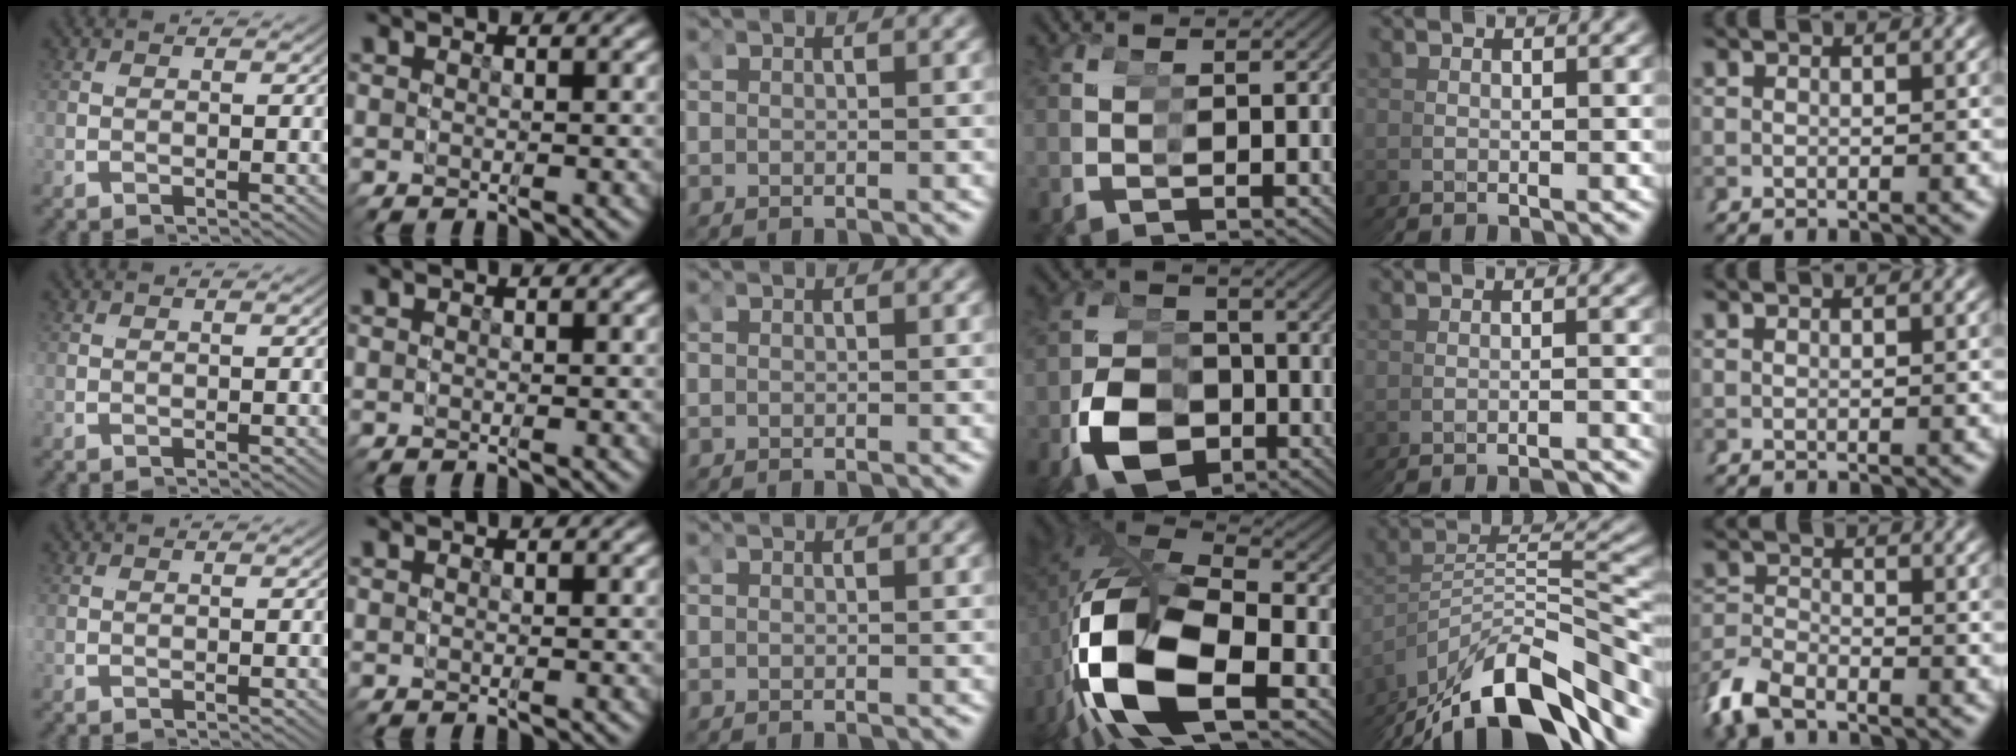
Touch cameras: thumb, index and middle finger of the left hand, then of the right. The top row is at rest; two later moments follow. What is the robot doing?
{"motion": "grasp_and_lifting", "object": "markers"}